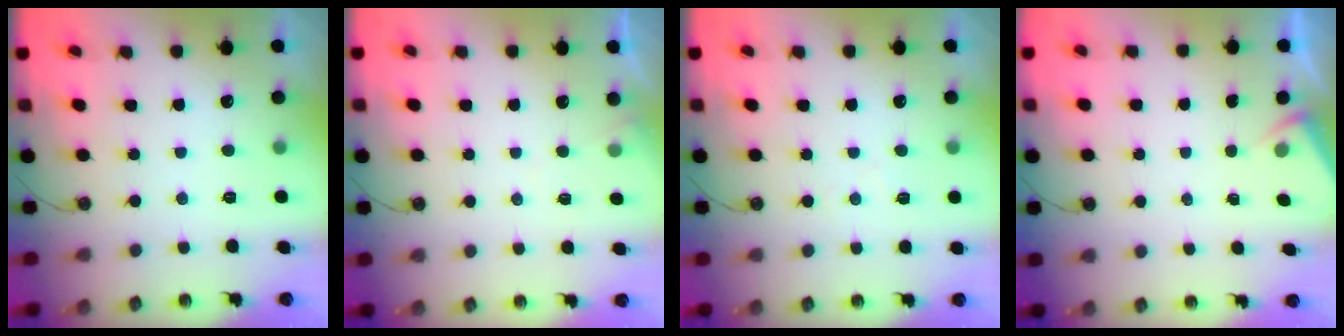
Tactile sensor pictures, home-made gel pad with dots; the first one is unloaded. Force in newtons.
{"total": 4.7, "press": 4.6, "slide": 0.5}
{"total": 4.0, "press": 3.9, "slide": 0.6}
{"total": 2.1, "press": 2.1, "slide": 0.3}